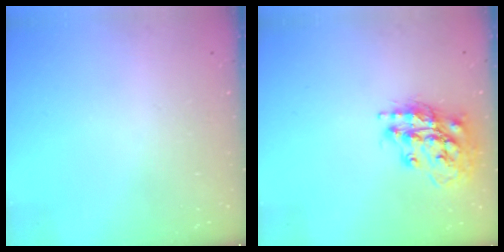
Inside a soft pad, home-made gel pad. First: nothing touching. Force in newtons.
{"total": 16.3, "press": 16.2, "slide": 1.1}